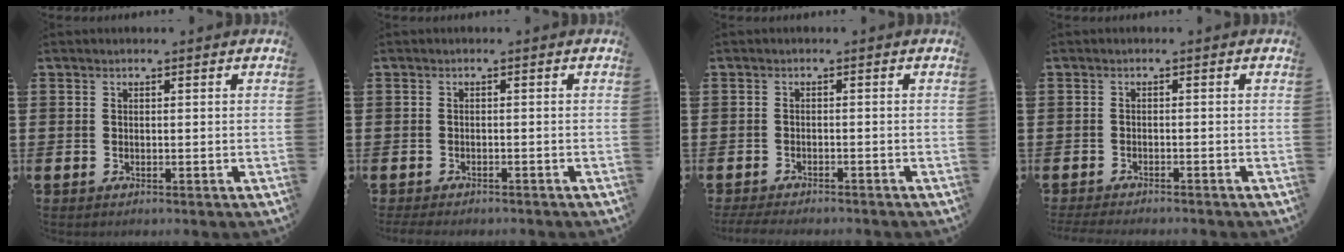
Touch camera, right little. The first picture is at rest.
{"total": 0.8, "force": [-0.8, 0.1, 0.2], "torque": [-0.005, -0.001, -0.016]}
{"total": 1.5, "force": [-1.4, 0.1, 0.4], "torque": [-0.008, 0.003, -0.029]}
{"total": 1.1, "force": [-1.1, 0.0, 0.2], "torque": [-0.005, 0.000, -0.023]}